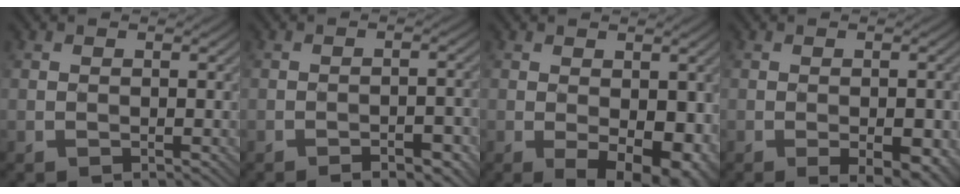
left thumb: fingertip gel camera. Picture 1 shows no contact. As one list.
[{"total": 3.6, "force": [-2.6, 0.9, 2.3], "torque": [-0.041, 0.018, -0.033]}, {"total": 8.1, "force": [-2.4, 4.0, 6.7], "torque": [-0.082, -0.016, -0.028]}, {"total": 4.6, "force": [-2.0, 1.5, 3.9], "torque": [-0.055, 0.002, -0.019]}]